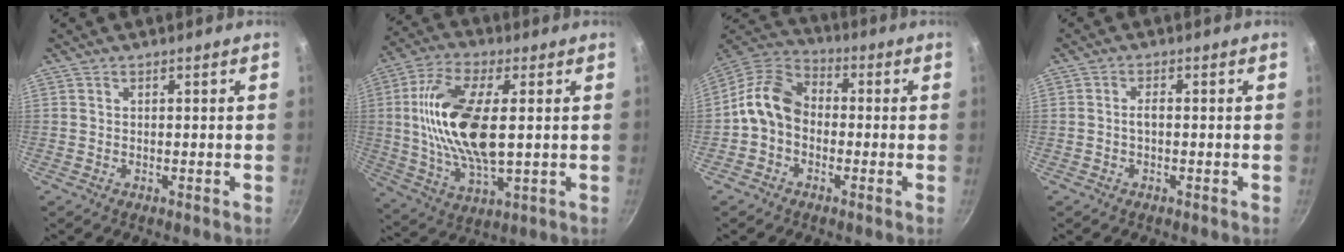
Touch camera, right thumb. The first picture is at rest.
{"total": 18.2, "force": [2.1, 8.2, 16.1], "torque": [-0.310, 0.001, 0.037]}
{"total": 10.5, "force": [-1.2, 8.1, 6.5], "torque": [-0.097, 0.038, -0.046]}
{"total": 1.6, "force": [-0.3, 0.7, 1.4], "torque": [-0.025, 0.010, -0.007]}